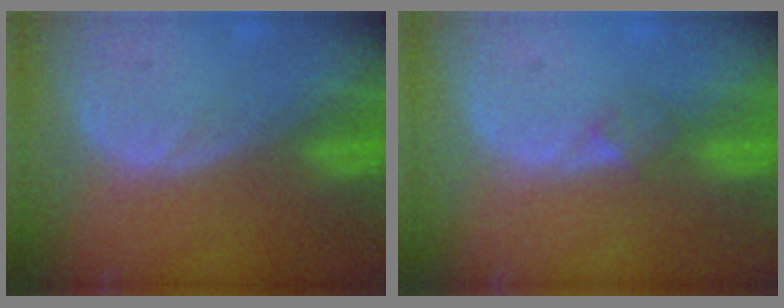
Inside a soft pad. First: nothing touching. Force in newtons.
{"total": 2.0, "press": 1.6, "slide": 1.1}